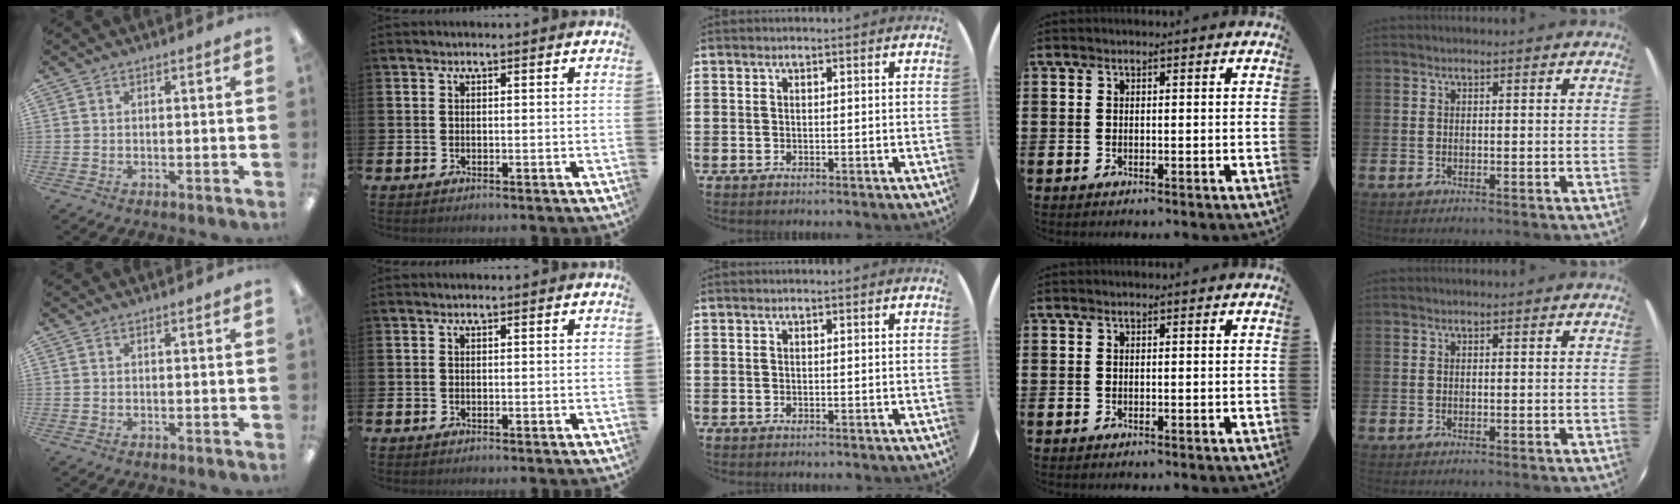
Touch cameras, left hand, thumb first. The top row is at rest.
{}